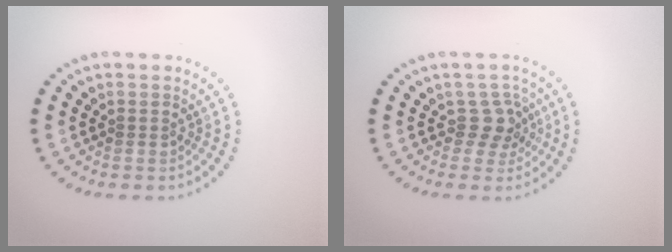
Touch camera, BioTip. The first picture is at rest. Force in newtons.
{"total": 2.2, "press": 1.8, "slide": 1.3}